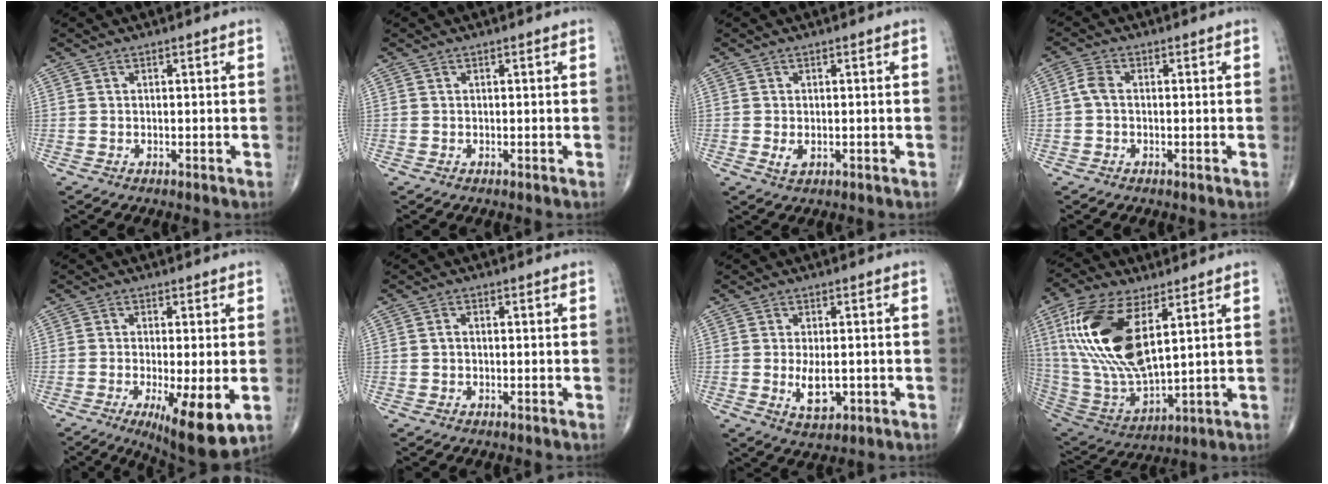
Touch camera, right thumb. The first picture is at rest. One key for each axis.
{"total": 0.0}
{"total": 1.9, "fx": -0.3, "fy": 1.2, "fz": 1.5, "tx": -0.027, "ty": -0.004, "tz": -0.004}
{"total": 2.6, "fx": -0.2, "fy": 1.7, "fz": 2.0, "tx": -0.045, "ty": 0.006, "tz": -0.010}
{"total": 11.5, "fx": -3.6, "fy": 3.0, "fz": 10.5, "tx": -0.165, "ty": -0.023, "tz": -0.050}
{"total": 1.0, "fx": -0.1, "fy": 0.6, "fz": 0.7, "tx": -0.012, "ty": 0.004, "tz": -0.003}
{"total": 5.2, "fx": -0.8, "fy": 2.6, "fz": 4.4, "tx": -0.073, "ty": -0.010, "tz": -0.009}
{"total": 21.9, "fx": 7.1, "fy": 9.8, "fz": 18.3, "tx": -0.380, "ty": -0.031, "tz": 0.141}